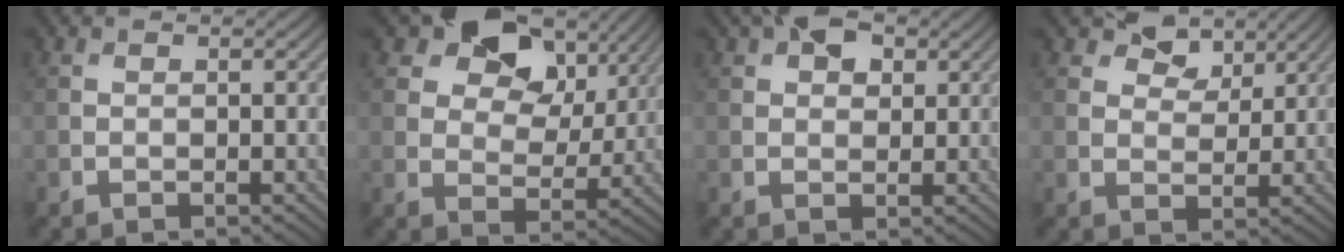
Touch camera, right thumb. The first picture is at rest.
{"total": 11.8, "force": [6.6, 7.4, 6.4], "torque": [-0.099, 0.001, 0.093]}
{"total": 4.1, "force": [2.1, 2.4, 2.6], "torque": [-0.043, 0.007, 0.030]}
{"total": 4.9, "force": [3.3, 2.9, 2.2], "torque": [-0.036, -0.001, 0.056]}